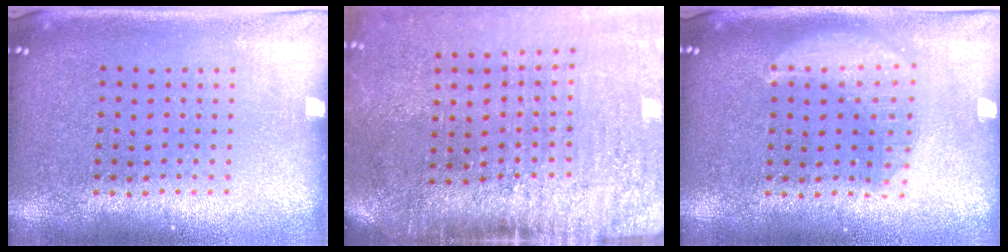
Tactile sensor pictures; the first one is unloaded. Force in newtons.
{"total": 4.6, "press": 3.8, "slide": 2.7}
{"total": 3.0, "press": 3.0, "slide": 0.4}